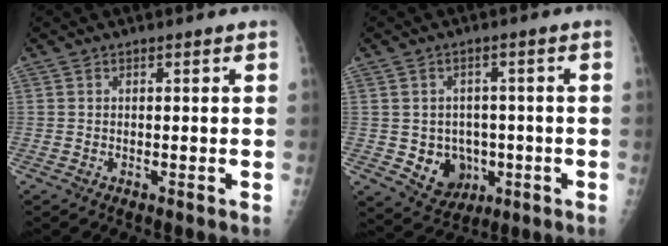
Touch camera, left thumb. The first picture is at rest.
{"total": 8.0, "force": [-1.5, 6.9, 3.7], "torque": [-0.022, 0.005, -0.007]}